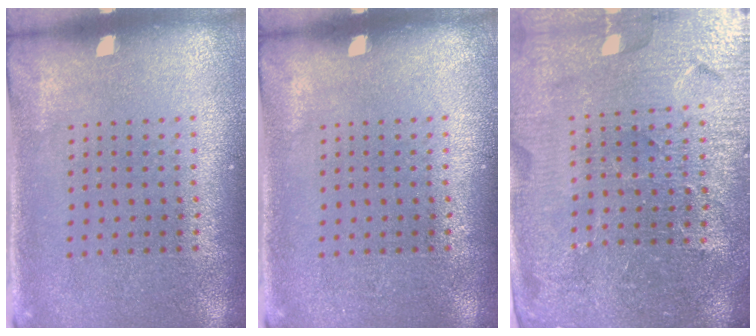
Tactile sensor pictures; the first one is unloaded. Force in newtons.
{"total": 0.0}
{"total": 5.2, "press": 4.8, "slide": 2.1}